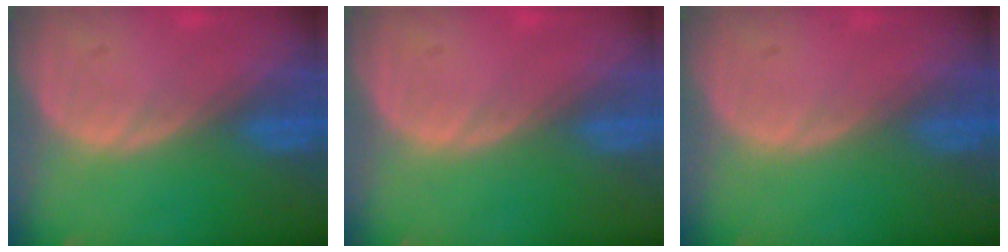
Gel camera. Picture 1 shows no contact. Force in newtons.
{"total": 0.0}
{"total": 0.0}